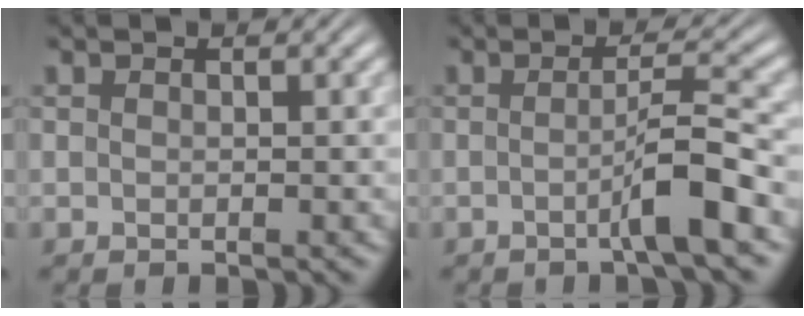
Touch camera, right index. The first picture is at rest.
{"total": 3.5, "force": [-1.7, -0.3, 3.1], "torque": [-0.039, 0.005, -0.034]}